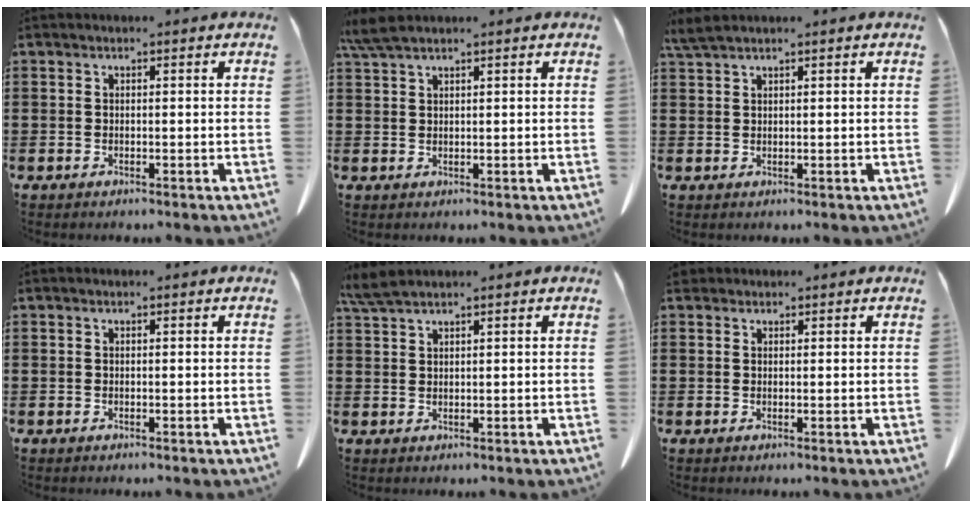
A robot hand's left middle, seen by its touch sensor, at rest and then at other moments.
{"total": 3.1, "force": [2.2, 0.4, 2.0], "torque": [-0.046, -0.001, 0.044]}
{"total": 2.1, "force": [1.8, 0.1, 1.2], "torque": [-0.029, -0.001, 0.035]}
{"total": 0.0}
{"total": 2.9, "force": [2.3, 0.3, 1.8], "torque": [-0.041, 0.000, 0.046]}
{"total": 1.0, "force": [0.9, 0.5, 0.2], "torque": [-0.008, 0.002, 0.018]}